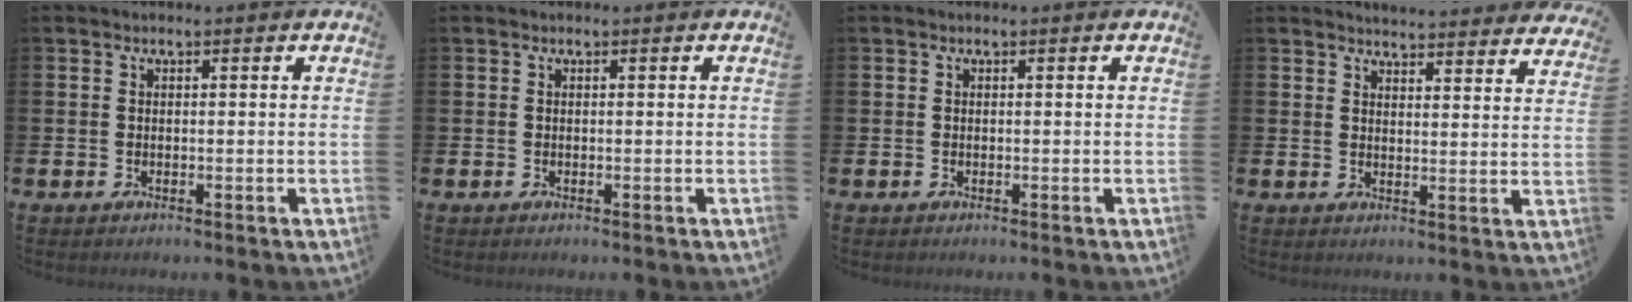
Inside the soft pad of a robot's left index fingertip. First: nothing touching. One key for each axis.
{"total": 0.0}
{"total": 0.0}
{"total": 4.3, "fx": 4.3, "fy": 0.3, "fz": -0.1, "tx": 0.002, "ty": -0.033, "tz": 0.075}